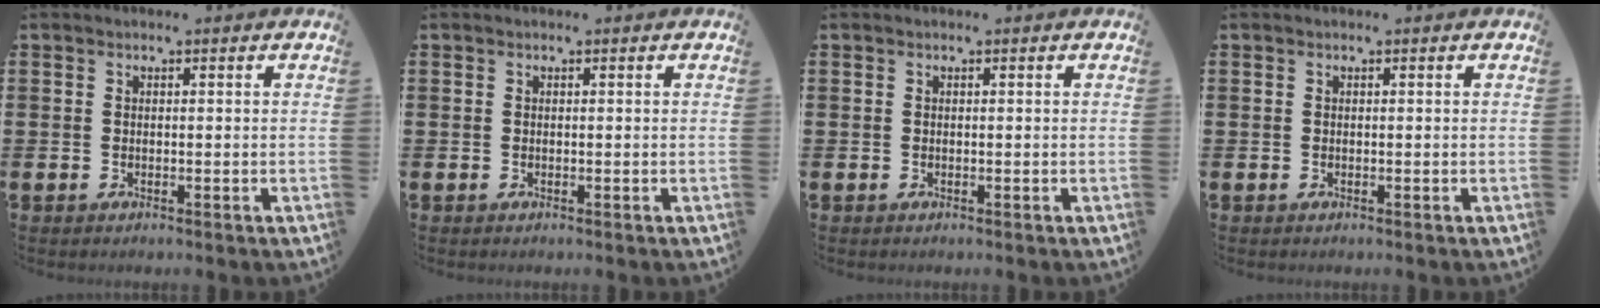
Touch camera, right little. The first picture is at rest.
{"total": 0.0}
{"total": 0.0}
{"total": 0.0}